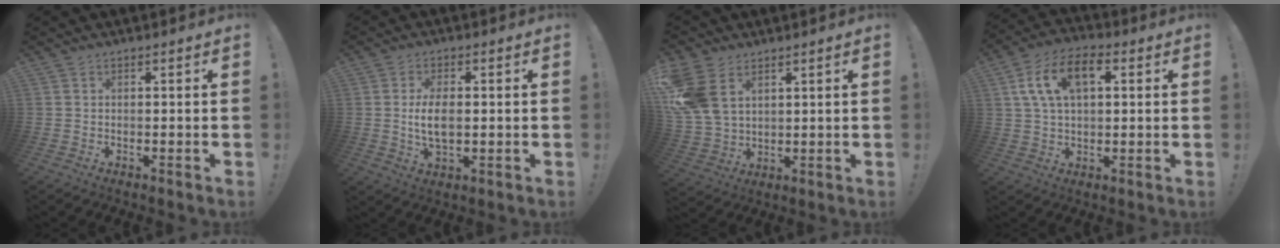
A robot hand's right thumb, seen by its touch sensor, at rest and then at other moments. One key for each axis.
{"total": 7.2, "fx": 0.1, "fy": 3.6, "fz": 6.2, "tx": -0.109, "ty": -0.008, "tz": -0.004}
{"total": 12.5, "fx": 5.0, "fy": 8.7, "fz": 7.4, "tx": -0.151, "ty": -0.019, "tz": 0.102}
{"total": 12.8, "fx": 3.8, "fy": 7.5, "fz": 9.7, "tx": -0.174, "ty": 0.006, "tz": 0.070}